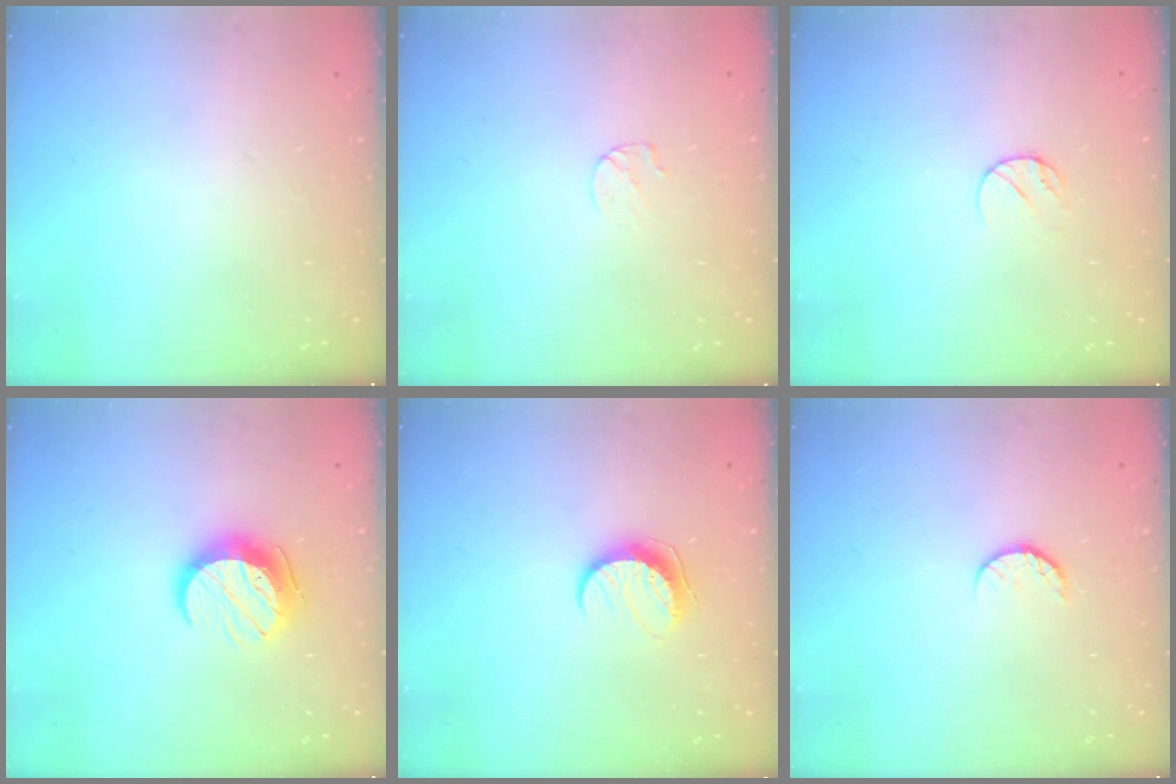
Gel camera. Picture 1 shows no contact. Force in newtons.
{"total": 4.6, "press": 4.6, "slide": 0.5}
{"total": 5.9, "press": 5.9, "slide": 0.6}
{"total": 11.2, "press": 11.1, "slide": 1.4}
{"total": 8.8, "press": 8.8, "slide": 0.5}
{"total": 6.7, "press": 6.6, "slide": 0.7}